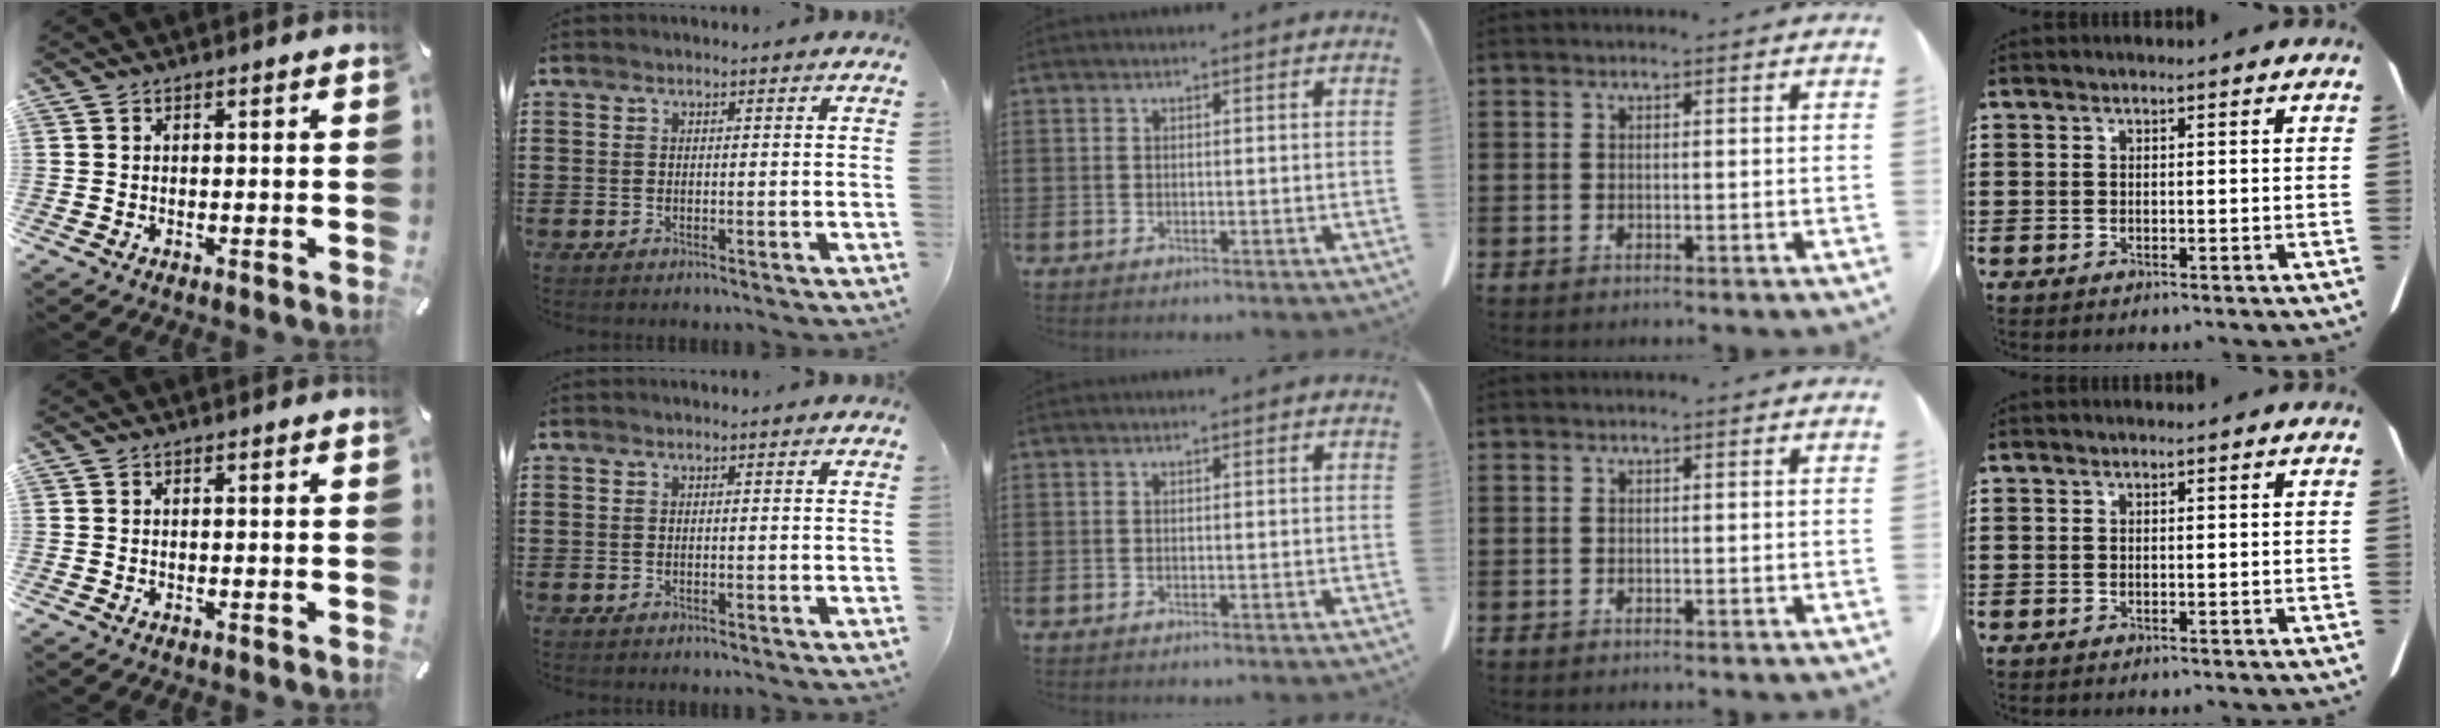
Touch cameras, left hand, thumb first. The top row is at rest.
{}